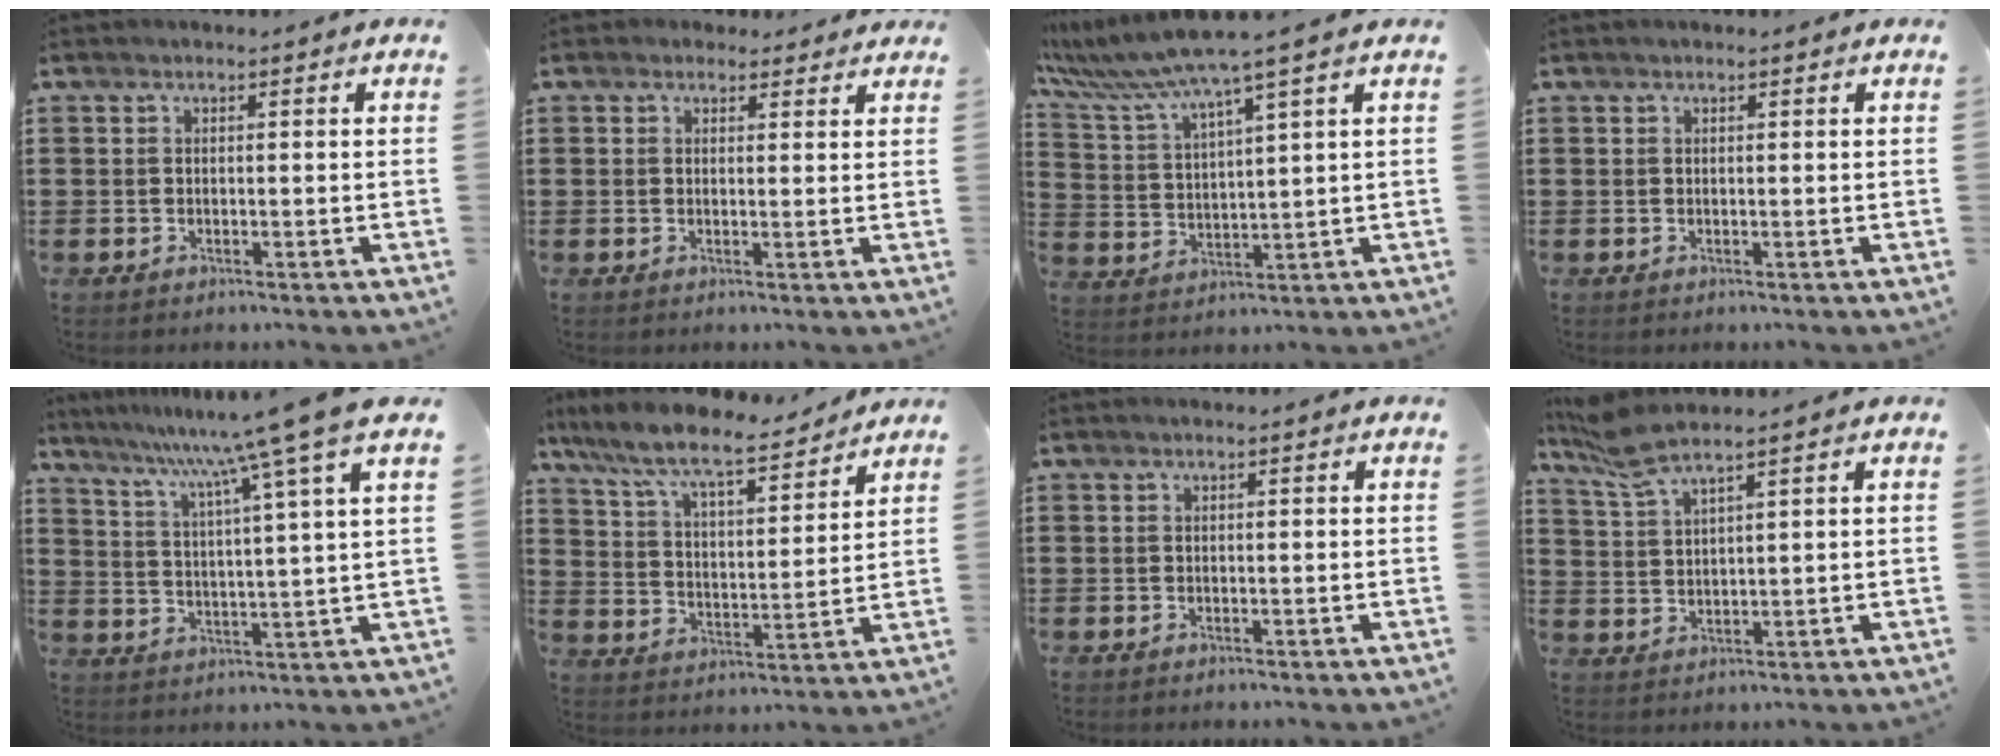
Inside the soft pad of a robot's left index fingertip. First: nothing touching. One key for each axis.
{"total": 1.9, "fx": 1.6, "fy": 1.1, "fz": 0.1, "tx": 0.001, "ty": 0.003, "tz": 0.029}
{"total": 7.2, "fx": 5.9, "fy": -0.6, "fz": 4.2, "tx": -0.104, "ty": -0.033, "tz": 0.099}
{"total": 0.0}
{"total": 10.3, "fx": 8.4, "fy": -2.0, "fz": 5.7, "tx": -0.144, "ty": -0.051, "tz": 0.130}
{"total": 8.8, "fx": 7.9, "fy": 0.8, "fz": 4.0, "tx": -0.109, "ty": -0.043, "tz": 0.132}
{"total": 0.0}
{"total": 5.6, "fx": 4.4, "fy": 0.5, "fz": 3.4, "tx": -0.080, "ty": -0.008, "tz": 0.080}